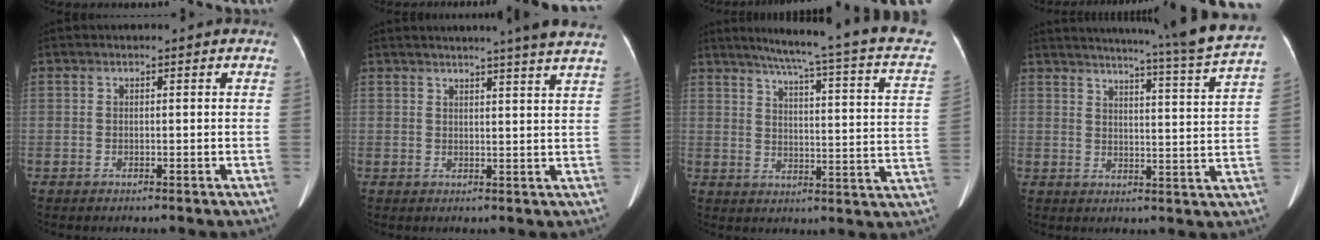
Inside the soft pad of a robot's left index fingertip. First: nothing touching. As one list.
[{"total": 9.1, "force": [7.8, -1.3, 4.4], "torque": [-0.053, -0.004, 0.073]}, {"total": 21.8, "force": [17.6, 0.1, 12.8], "torque": [-0.182, -0.042, 0.199]}, {"total": 17.7, "force": [15.8, -2.4, 7.6], "torque": [-0.122, -0.062, 0.188]}]